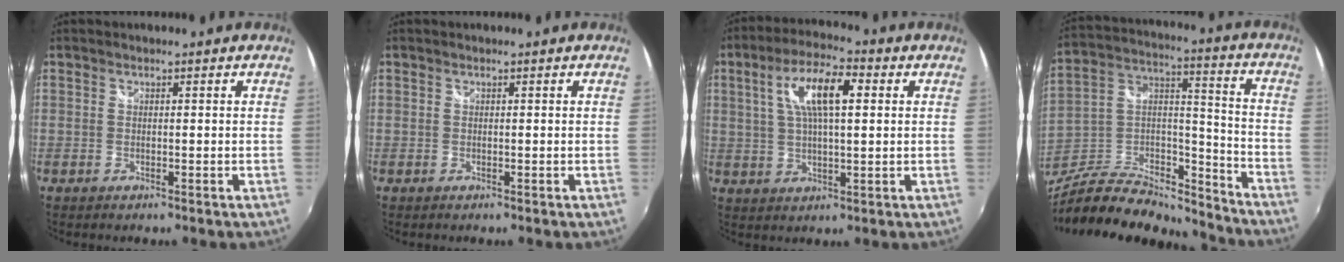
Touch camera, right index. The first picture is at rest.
{"total": 0.0}
{"total": 10.6, "force": [3.0, 3.4, 9.6], "torque": [-0.179, 0.019, 0.052]}
{"total": 23.4, "force": [-18.9, 8.6, 10.9], "torque": [-0.215, 0.026, -0.299]}